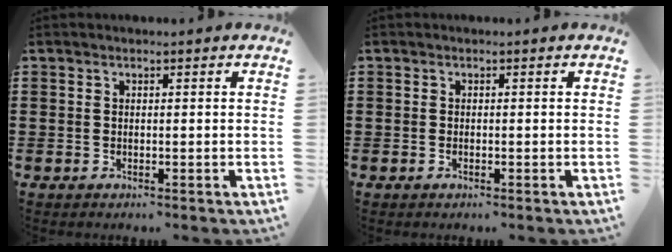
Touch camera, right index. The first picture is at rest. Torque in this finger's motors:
{"motor_torque": [-0.25, 1.89, 0.02, 0.00]}